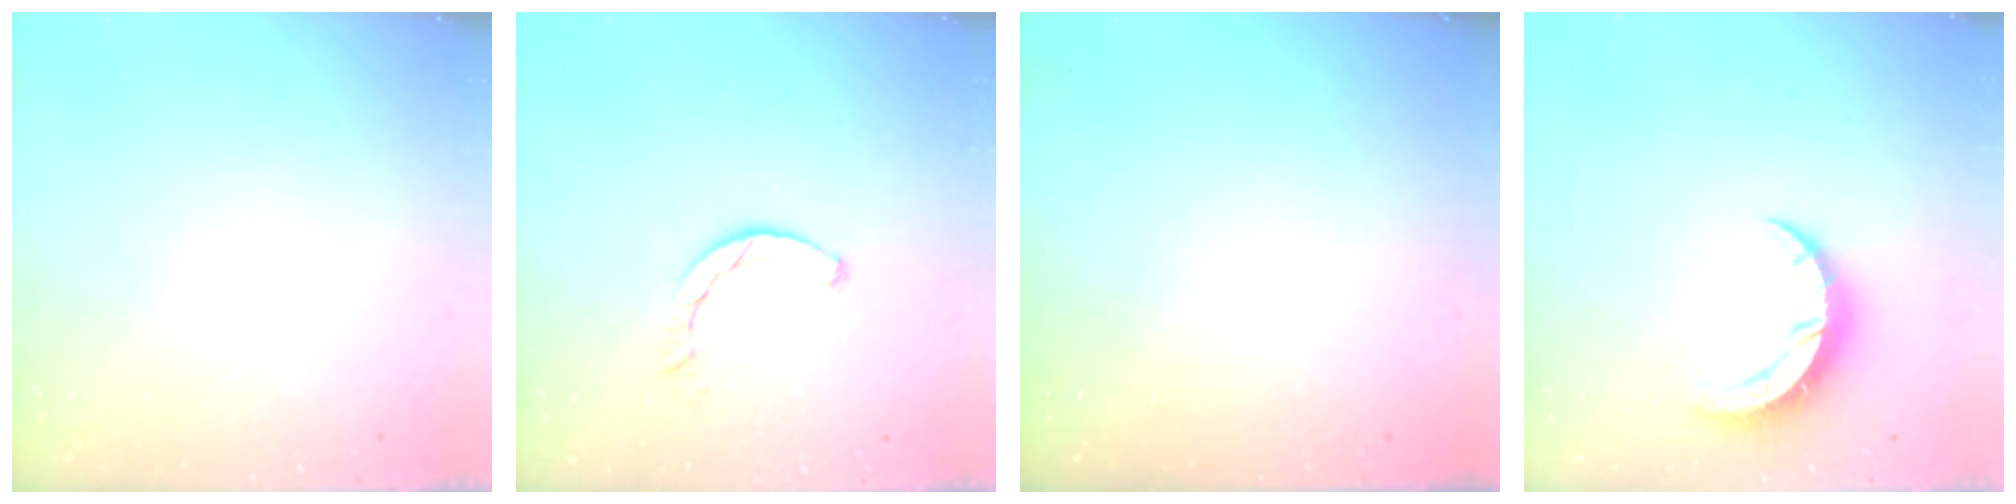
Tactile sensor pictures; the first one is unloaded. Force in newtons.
{"total": 2.0, "press": 2.0, "slide": 0.2}
{"total": 0.0}
{"total": 6.5, "press": 6.5, "slide": 0.4}